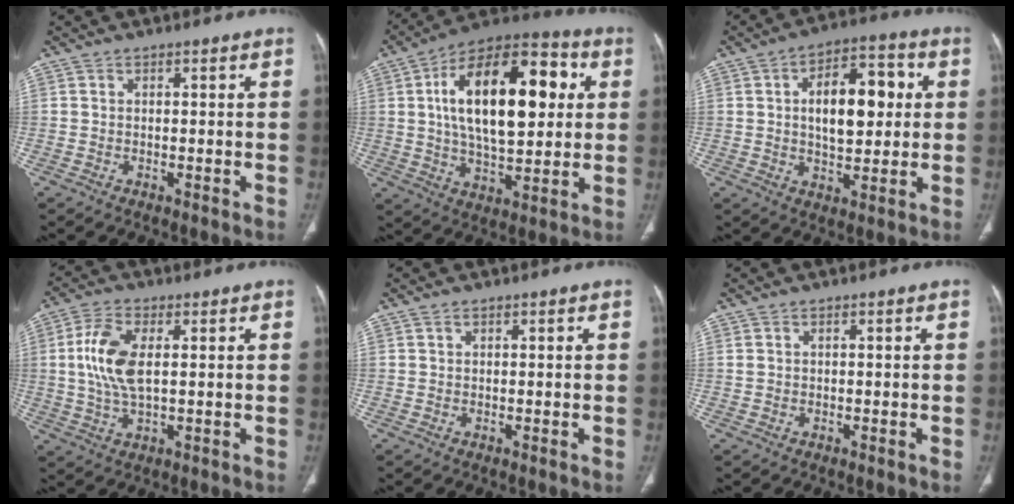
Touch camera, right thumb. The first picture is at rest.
{"total": 24.7, "force": [4.8, 12.1, 20.9], "torque": [-0.314, 0.012, 0.069]}
{"total": 14.0, "force": [2.2, 7.4, 11.6], "torque": [-0.149, 0.015, 0.033]}
{"total": 9.5, "force": [1.4, 4.4, 8.2], "torque": [-0.183, 0.001, 0.029]}
{"total": 0.6, "force": [0.4, 0.4, 0.3], "torque": [-0.005, 0.001, 0.007]}
{"total": 0.6, "force": [0.2, 0.4, 0.4], "torque": [-0.008, 0.007, 0.008]}